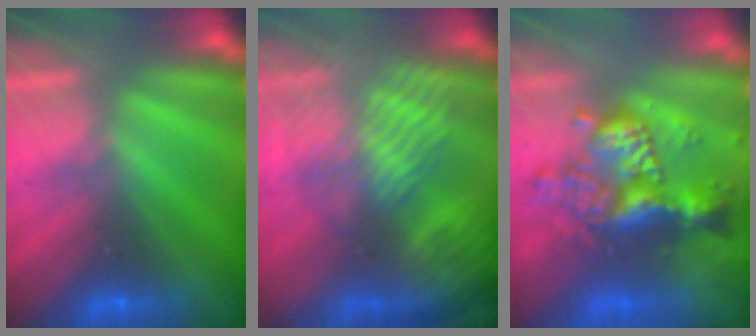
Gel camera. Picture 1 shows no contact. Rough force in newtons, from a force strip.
{"total": 8.4}
{"total": 9.4}